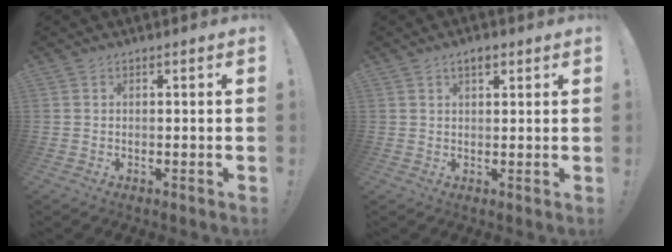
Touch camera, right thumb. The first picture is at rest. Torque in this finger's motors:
{"motor_torque": [-0.15, 0.80, 0.10, 0.17, 0.04]}